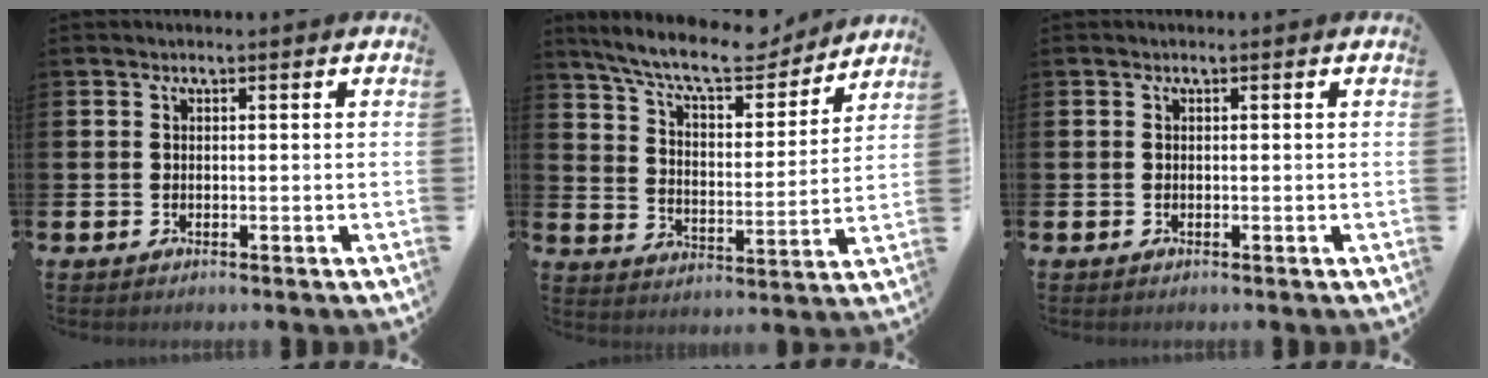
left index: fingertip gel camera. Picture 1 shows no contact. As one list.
[{"total": 10.6, "force": [9.5, 2.4, 4.2], "torque": [-0.109, -0.058, 0.163]}, {"total": 0.0}]